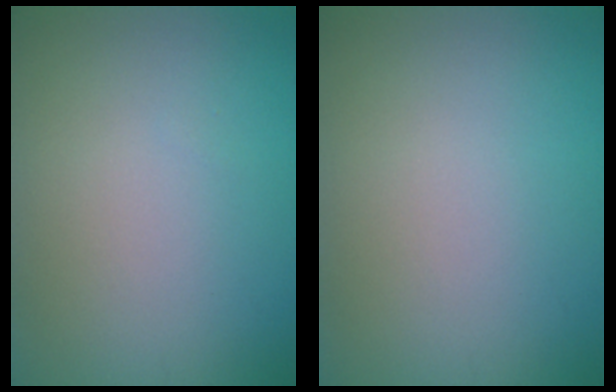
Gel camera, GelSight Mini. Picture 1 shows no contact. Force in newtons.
{"total": 0.0}